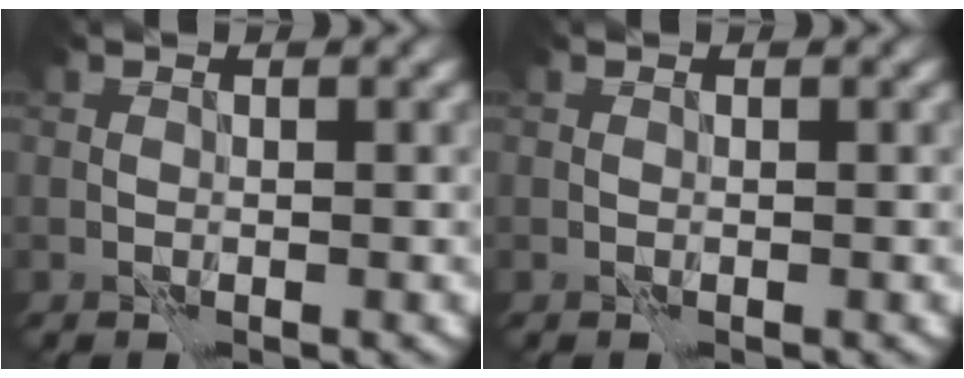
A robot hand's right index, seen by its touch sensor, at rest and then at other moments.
{"total": 0.0}